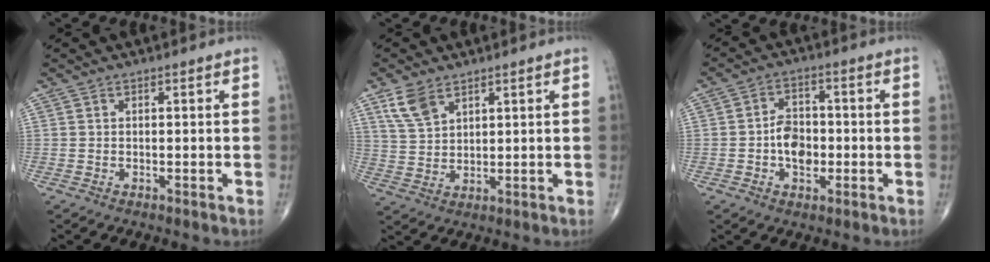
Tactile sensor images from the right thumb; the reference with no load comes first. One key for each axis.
{"total": 5.9, "fx": 3.8, "fy": 3.1, "fz": 3.3, "tx": -0.061, "ty": -0.014, "tz": 0.085}
{"total": 6.5, "fx": -1.2, "fy": 4.5, "fz": 4.6, "tx": -0.054, "ty": 0.014, "tz": -0.025}